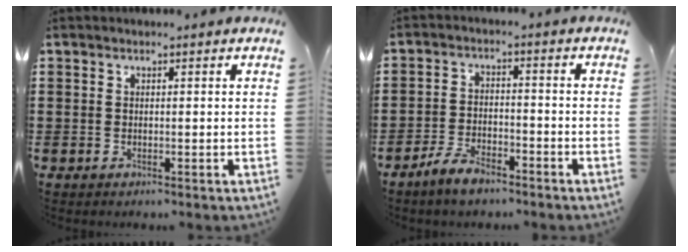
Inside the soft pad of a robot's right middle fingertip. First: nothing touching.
{"total": 4.7, "force": [-3.9, 1.6, 2.2], "torque": [-0.050, 0.008, -0.077]}